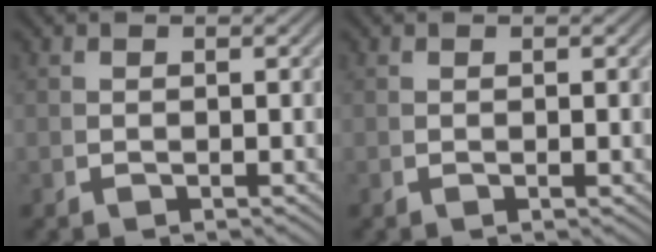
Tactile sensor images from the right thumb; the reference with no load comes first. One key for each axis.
{"total": 0.5, "fx": 0.1, "fy": 0.1, "fz": 0.5, "tx": -0.010, "ty": 0.000, "tz": 0.002}